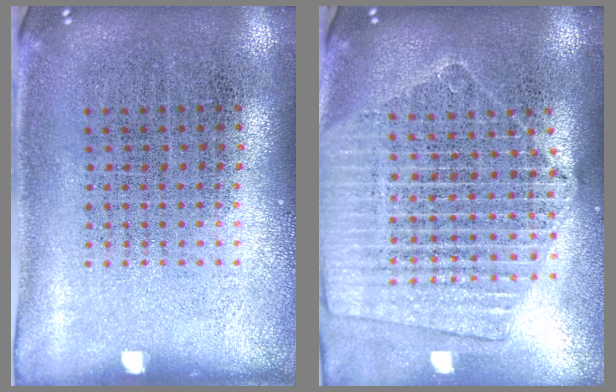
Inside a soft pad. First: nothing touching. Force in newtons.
{"total": 2.2, "press": 2.0, "slide": 0.9}